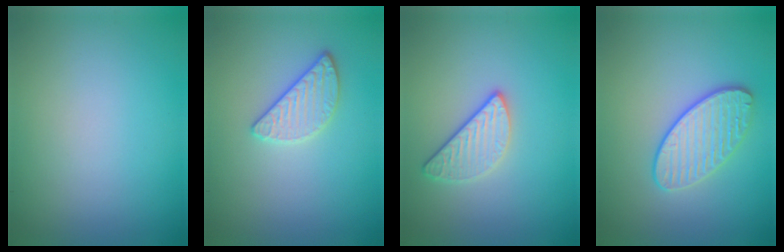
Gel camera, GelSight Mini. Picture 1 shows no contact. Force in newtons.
{"total": 2.5, "press": 2.3, "slide": 0.8}
{"total": 2.5, "press": 2.3, "slide": 1.0}
{"total": 3.4, "press": 3.2, "slide": 1.0}